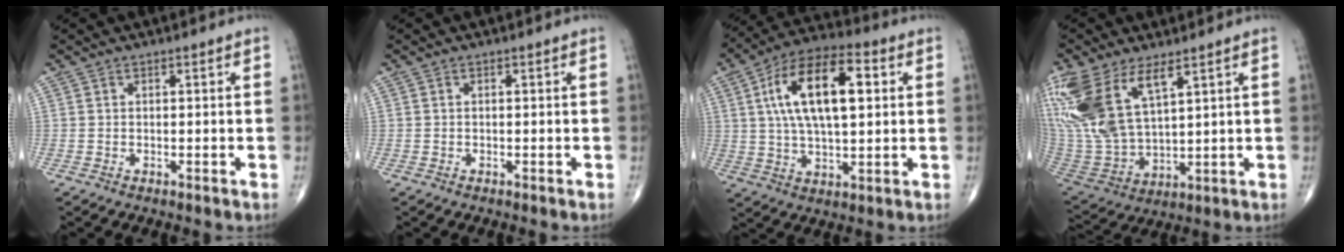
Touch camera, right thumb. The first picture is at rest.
{"total": 0.0}
{"total": 17.7, "force": [4.1, 8.0, 15.3], "torque": [-0.259, 0.016, 0.067]}
{"total": 19.1, "force": [9.4, 8.7, 14.1], "torque": [-0.316, -0.029, 0.201]}